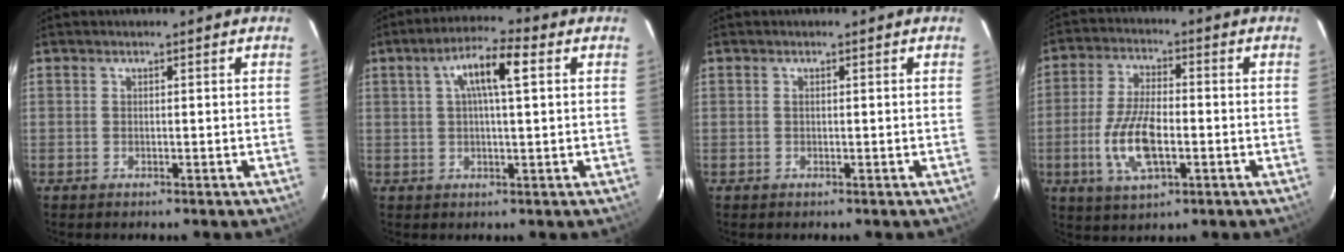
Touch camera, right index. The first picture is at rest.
{"total": 7.8, "force": [2.2, 1.5, 7.3], "torque": [-0.132, 0.017, 0.038]}
{"total": 0.0}
{"total": 11.0, "force": [-2.9, 4.6, 9.6], "torque": [-0.201, -0.005, -0.052]}